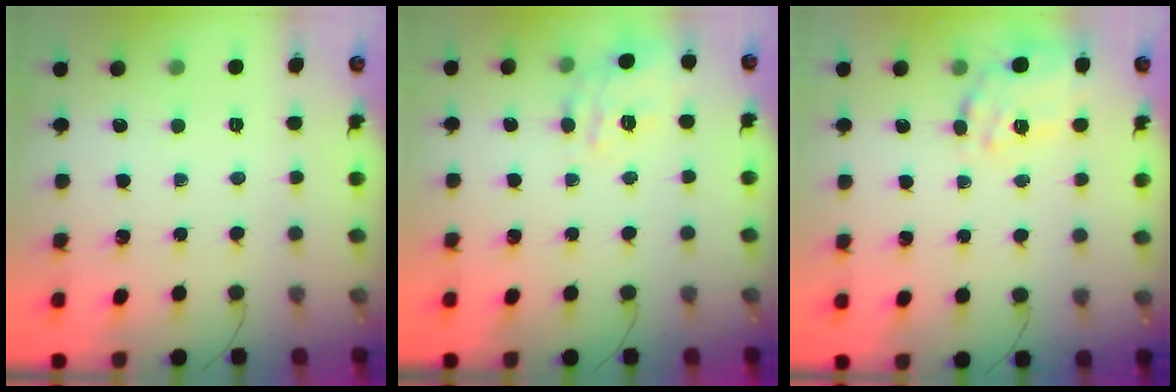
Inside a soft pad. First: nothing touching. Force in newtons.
{"total": 11.7, "press": 11.6, "slide": 0.8}
{"total": 17.7, "press": 17.5, "slide": 2.9}